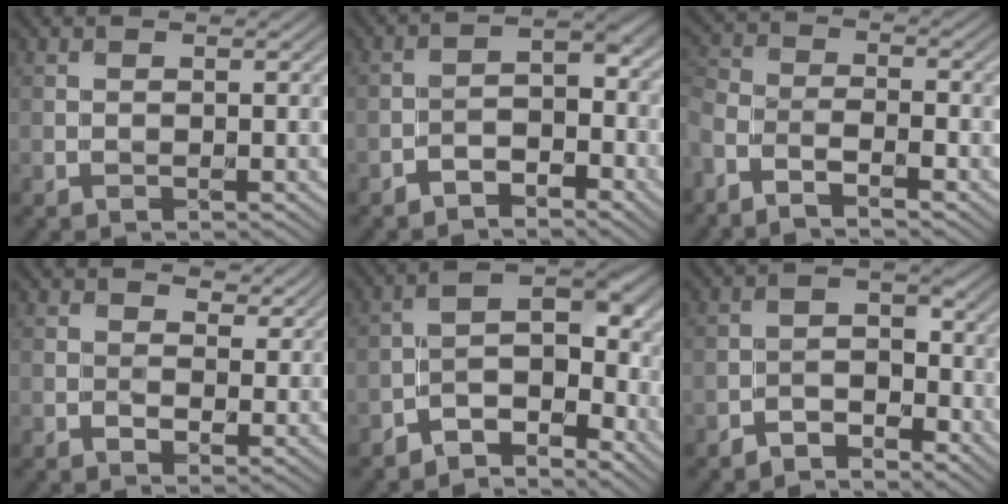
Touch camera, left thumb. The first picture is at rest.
{"total": 3.0, "force": [-2.6, 1.5, 0.6], "torque": [0.003, 0.010, -0.046]}
{"total": 4.8, "force": [-4.1, 1.1, 2.2], "torque": [-0.057, -0.006, -0.087]}
{"total": 3.9, "force": [2.7, 2.6, 1.2], "torque": [-0.018, -0.011, 0.036]}
{"total": 6.6, "force": [-5.3, 3.2, 2.4], "torque": [-0.009, 0.002, -0.107]}
{"total": 3.4, "force": [-2.8, 2.0, 0.0], "torque": [0.013, 0.006, -0.054]}